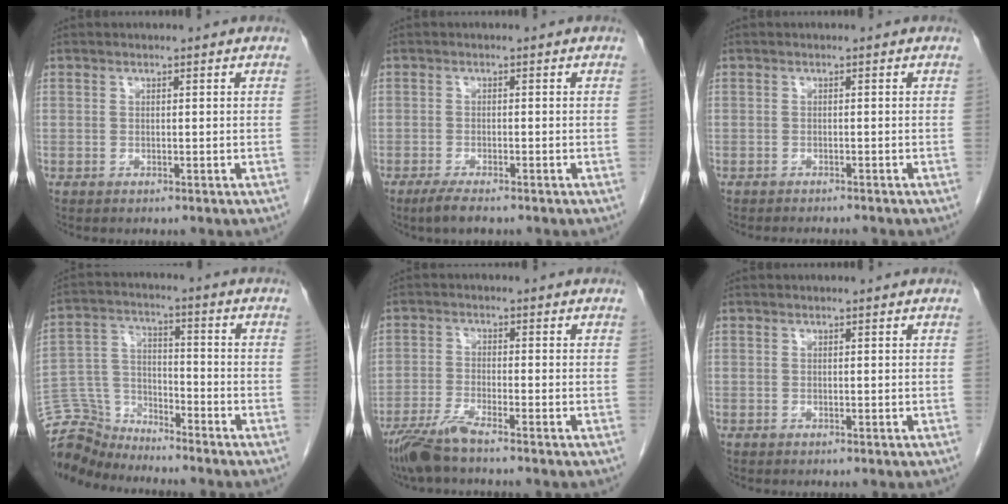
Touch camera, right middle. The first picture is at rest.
{"total": 3.2, "force": [-2.3, 0.5, 2.0], "torque": [-0.044, -0.008, -0.041]}
{"total": 2.9, "force": [-2.8, 0.1, 0.8], "torque": [-0.009, -0.007, -0.036]}
{"total": 9.2, "force": [-9.0, 1.8, 0.3], "torque": [-0.017, 0.012, -0.177]}
{"total": 5.3, "force": [-4.2, -0.2, 3.2], "torque": [-0.072, -0.020, -0.088]}
{"total": 0.0}